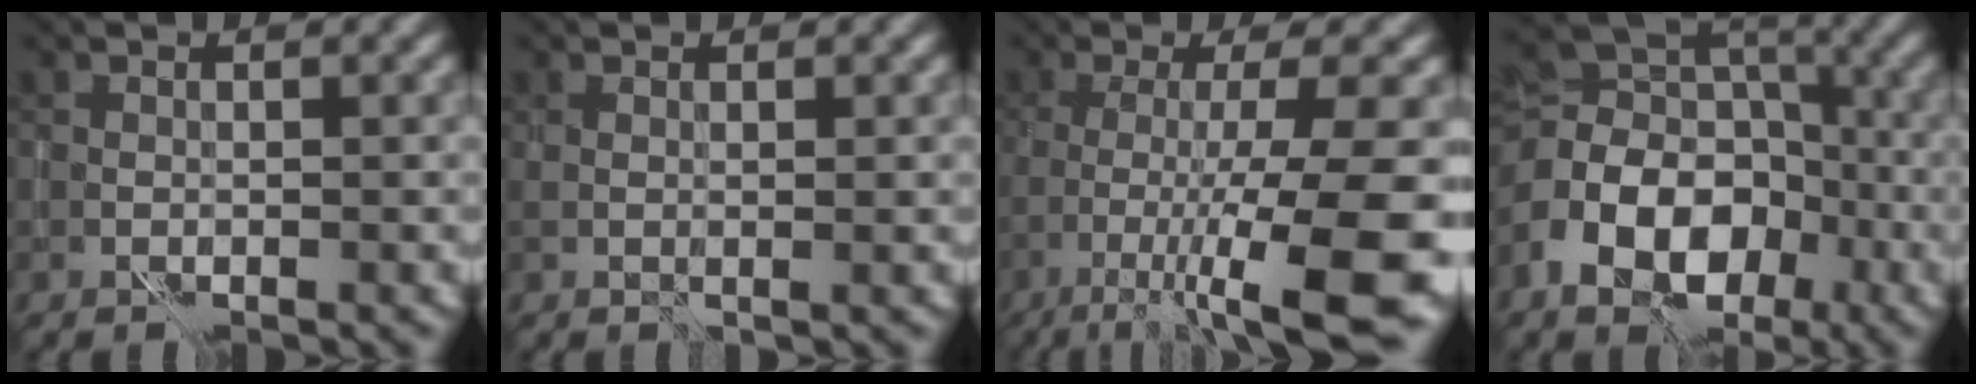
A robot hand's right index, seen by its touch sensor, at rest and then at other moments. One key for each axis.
{"total": 1.1, "fx": 0.3, "fy": 0.1, "fz": 1.0, "tx": -0.017, "ty": 0.000, "tz": 0.007}
{"total": 12.0, "fx": -4.2, "fy": 2.2, "fz": 11.0, "tx": -0.163, "ty": -0.009, "tz": -0.062}
{"total": 10.7, "fx": -4.5, "fy": 7.5, "fz": 6.2, "tx": -0.122, "ty": -0.002, "tz": -0.098}